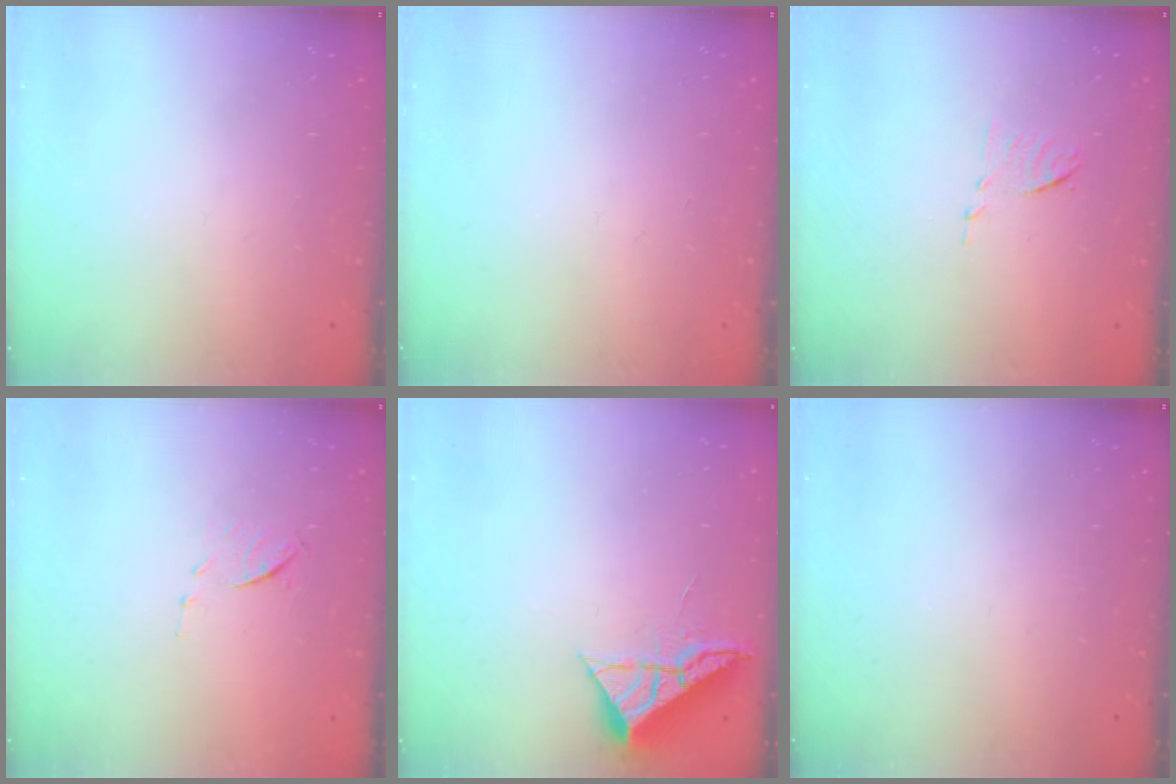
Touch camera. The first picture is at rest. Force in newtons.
{"total": 0.0}
{"total": 6.2, "press": 6.2, "slide": 0.7}
{"total": 6.3, "press": 6.2, "slide": 0.6}
{"total": 6.4, "press": 6.4, "slide": 0.2}
{"total": 0.0}